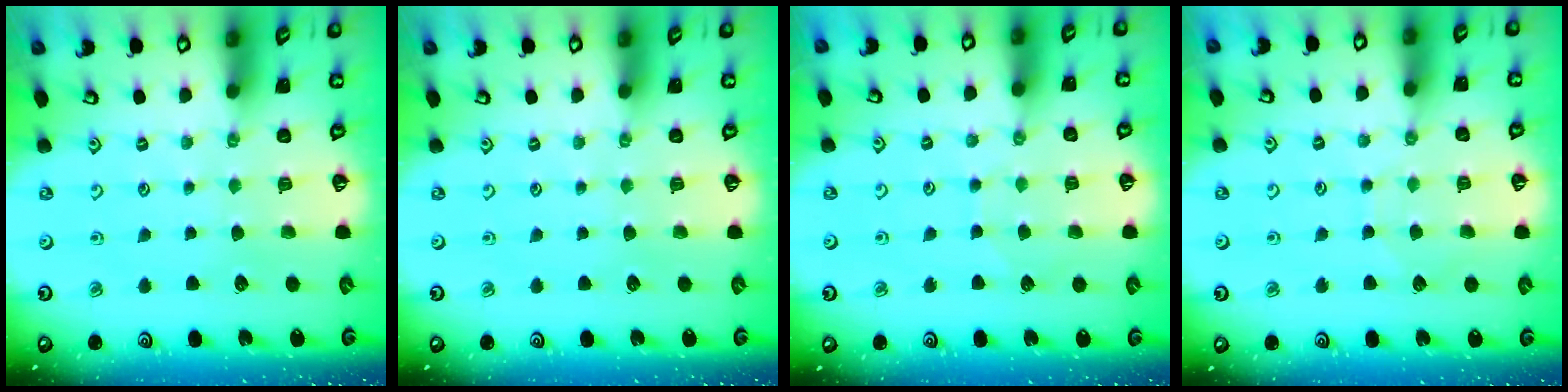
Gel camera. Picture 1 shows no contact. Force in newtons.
{"total": 0.0}
{"total": 4.9, "press": 4.9, "slide": 0.5}
{"total": 5.0, "press": 5.0, "slide": 0.5}